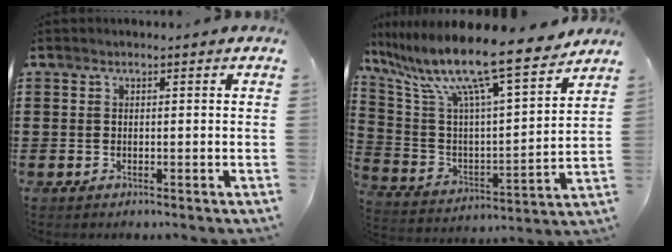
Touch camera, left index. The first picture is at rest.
{"total": 12.7, "force": [10.1, 0.4, 7.6], "torque": [-0.186, -0.072, 0.168]}